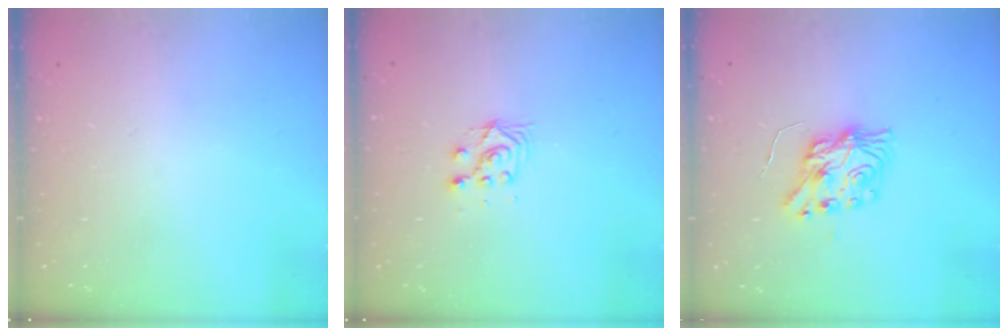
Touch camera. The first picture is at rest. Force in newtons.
{"total": 7.0, "press": 7.0, "slide": 0.7}
{"total": 8.1, "press": 8.1, "slide": 0.2}